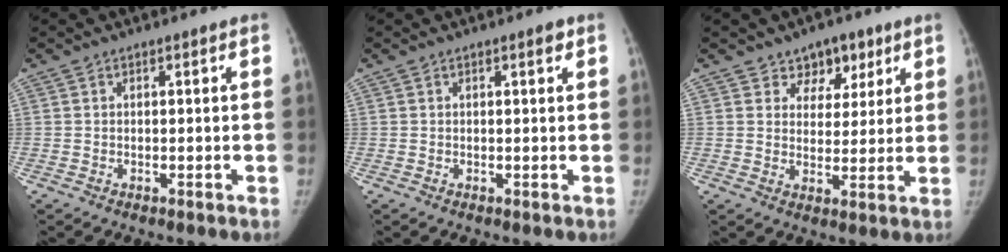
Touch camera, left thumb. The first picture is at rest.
{"total": 1.0, "force": [0.6, 0.3, 0.8], "torque": [-0.010, -0.001, 0.007]}
{"total": 6.7, "force": [4.2, 4.8, 1.8], "torque": [0.017, -0.019, 0.063]}